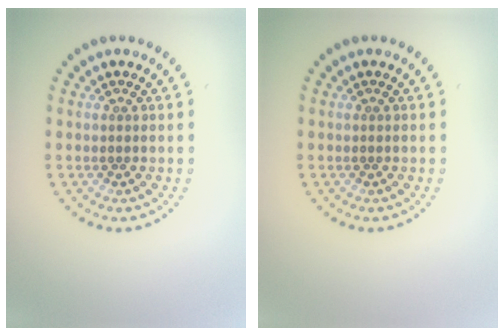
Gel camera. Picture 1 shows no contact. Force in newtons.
{"total": 0.0}